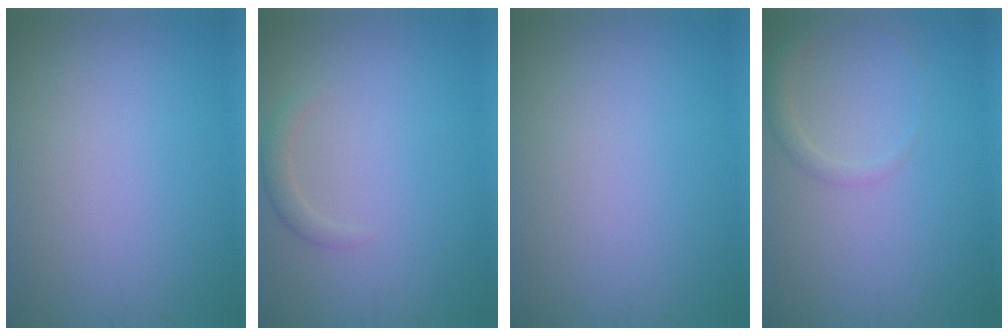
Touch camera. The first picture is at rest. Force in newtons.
{"total": 1.2, "press": 1.2, "slide": 0.0}
{"total": 0.0}
{"total": 1.5, "press": 1.5, "slide": 0.1}